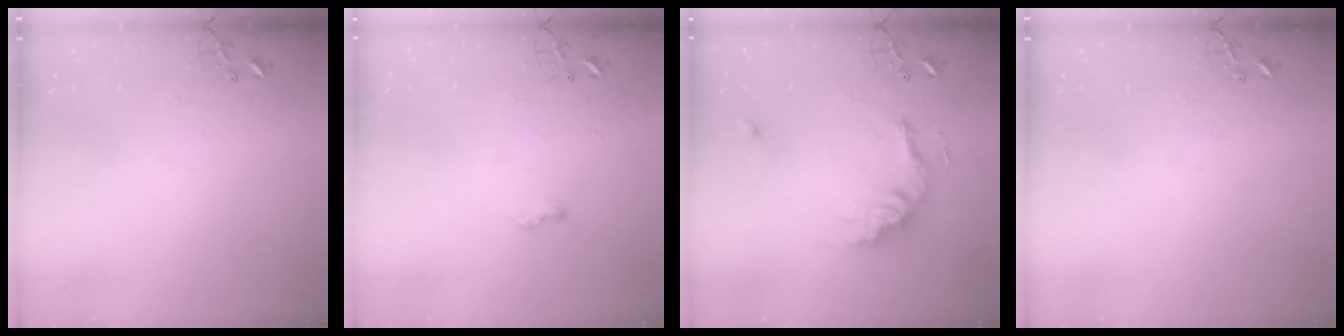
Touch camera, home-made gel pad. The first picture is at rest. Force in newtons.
{"total": 6.0, "press": 6.0, "slide": 0.7}
{"total": 17.3, "press": 17.2, "slide": 1.5}
{"total": 0.0}